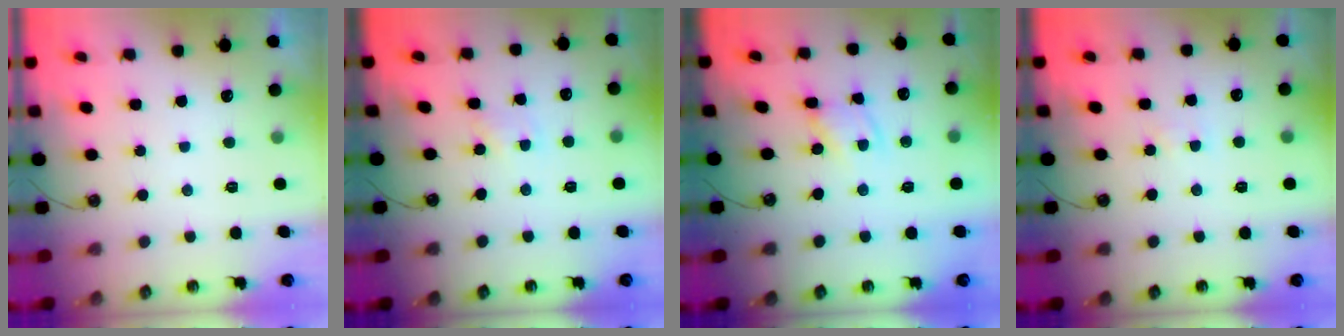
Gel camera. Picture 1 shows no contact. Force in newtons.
{"total": 2.3, "press": 2.3, "slide": 0.3}
{"total": 2.1, "press": 2.1, "slide": 0.3}
{"total": 3.0, "press": 2.9, "slide": 0.4}